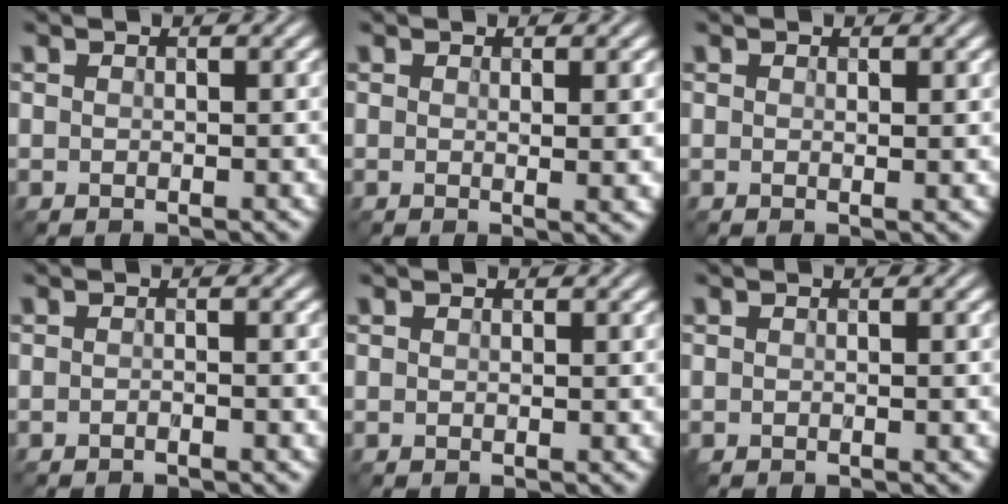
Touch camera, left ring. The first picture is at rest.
{"total": 3.0, "force": [0.3, 0.8, 2.9], "torque": [-0.031, -0.001, 0.003]}
{"total": 1.1, "force": [0.2, 0.2, 1.1], "torque": [-0.012, -0.001, 0.002]}
{"total": 1.2, "force": [-0.8, 0.2, 0.9], "torque": [-0.015, -0.003, -0.021]}
{"total": 0.0}
{"total": 1.0, "force": [-0.3, 0.3, 0.9], "torque": [-0.007, -0.004, -0.005]}